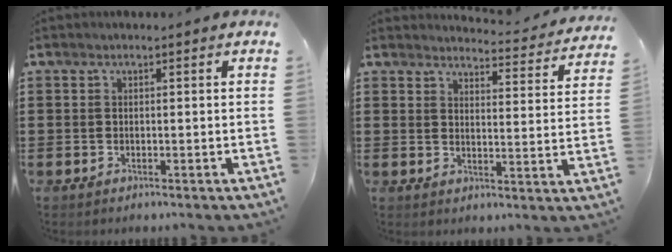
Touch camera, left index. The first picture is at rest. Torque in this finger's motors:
{"motor_torque": [-0.57, 0.73, -0.02, -0.01]}